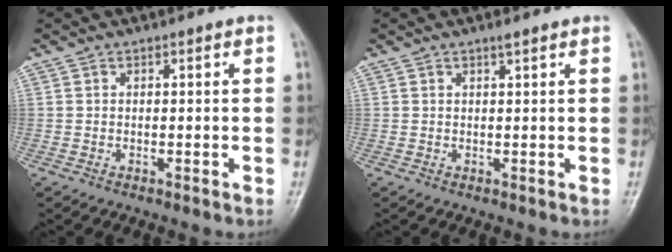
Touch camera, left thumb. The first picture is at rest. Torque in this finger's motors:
{"motor_torque": [0.12, 0.05, 0.02, -0.16, 0.00]}